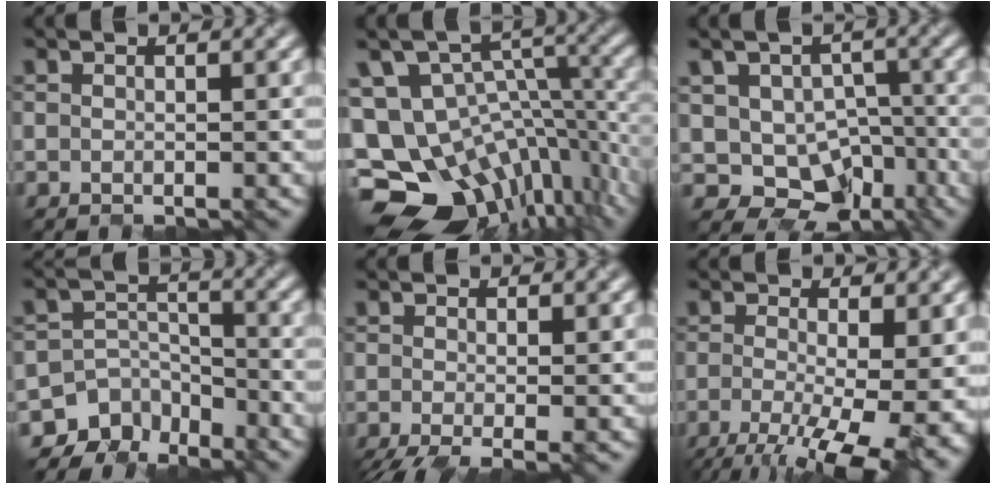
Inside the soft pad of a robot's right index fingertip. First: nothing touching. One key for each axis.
{"total": 15.0, "fx": -6.7, "fy": 10.2, "fz": 8.6, "tx": -0.170, "ty": 0.005, "tz": -0.100}
{"total": 9.3, "fx": -3.4, "fy": 7.5, "fz": 4.4, "tx": -0.055, "ty": -0.012, "tz": -0.056}
{"total": 6.6, "fx": -5.2, "fy": 3.9, "fz": 0.7, "tx": 0.010, "ty": -0.005, "tz": -0.079}
{"total": 4.1, "fx": -1.7, "fy": 1.0, "fz": 3.6, "tx": -0.070, "ty": -0.015, "tz": -0.033}
{"total": 12.7, "fx": -3.8, "fy": 4.5, "fz": 11.3, "tx": -0.162, "ty": -0.026, "tz": -0.048}